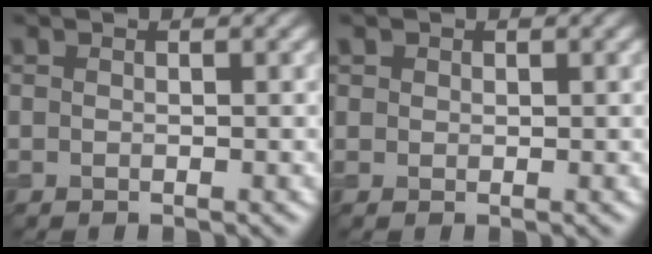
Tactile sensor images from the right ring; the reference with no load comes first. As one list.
[{"total": 0.9, "force": [0.4, 0.8, 0.1], "torque": [0.002, -0.003, 0.005]}]